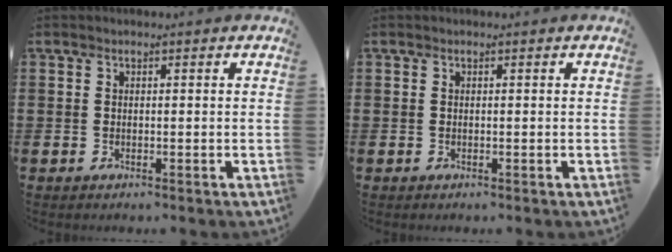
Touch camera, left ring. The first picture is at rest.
{"total": 0.0}